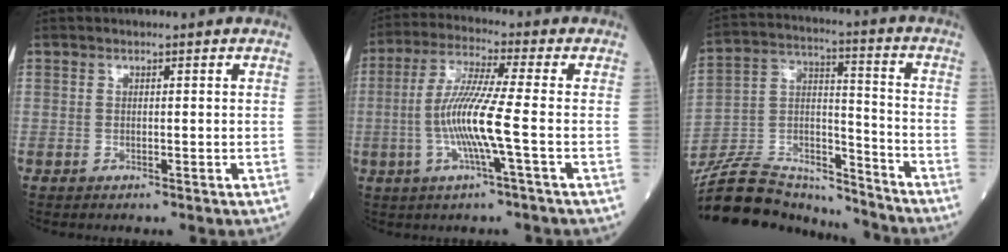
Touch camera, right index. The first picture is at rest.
{"total": 9.7, "force": [-1.8, -0.6, 9.5], "torque": [-0.193, -0.003, -0.039]}
{"total": 20.1, "force": [-18.9, 4.1, 5.2], "torque": [-0.125, 0.024, -0.318]}